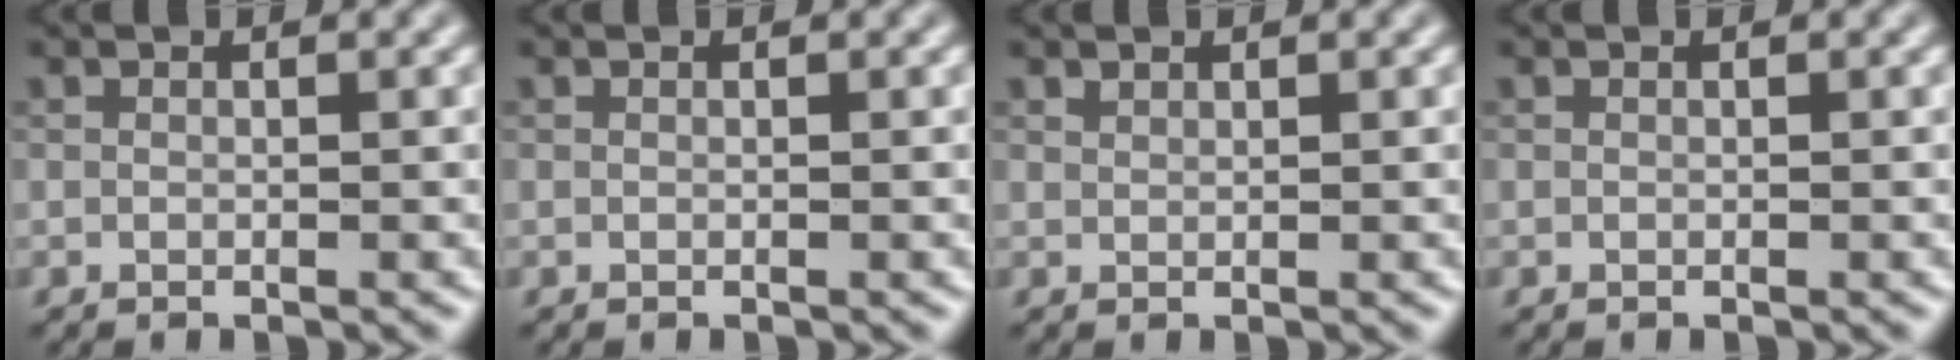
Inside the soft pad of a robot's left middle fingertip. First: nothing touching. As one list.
[{"total": 0.0}, {"total": 0.5, "force": [0.5, 0.1, 0.0], "torque": [-0.003, 0.001, 0.012]}, {"total": 0.0}]